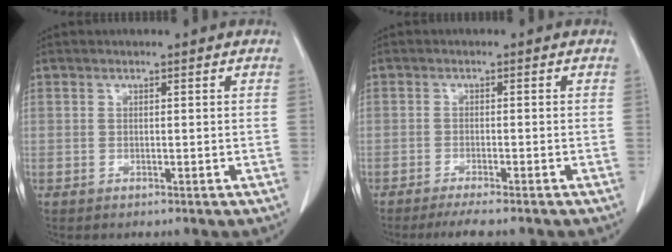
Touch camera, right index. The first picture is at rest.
{"total": 5.5, "force": [-4.6, 0.1, 2.9], "torque": [-0.035, -0.010, -0.070]}